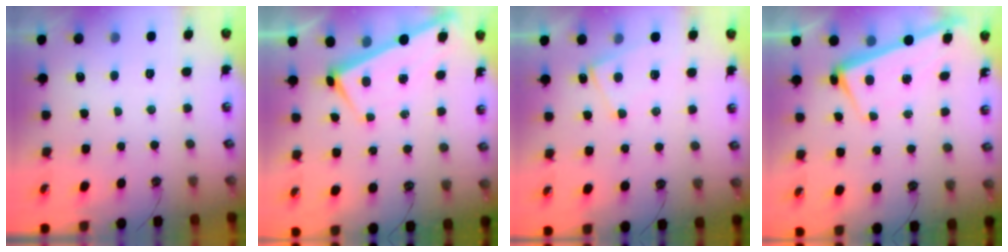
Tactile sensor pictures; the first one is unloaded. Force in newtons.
{"total": 1.7, "press": 1.7, "slide": 0.1}
{"total": 2.6, "press": 2.5, "slide": 0.5}
{"total": 2.7, "press": 2.6, "slide": 0.6}